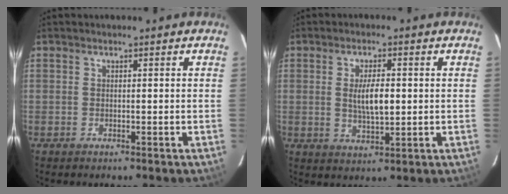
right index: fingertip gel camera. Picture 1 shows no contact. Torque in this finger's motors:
{"motor_torque": [0.95, 0.13, 0.52, 0.10]}